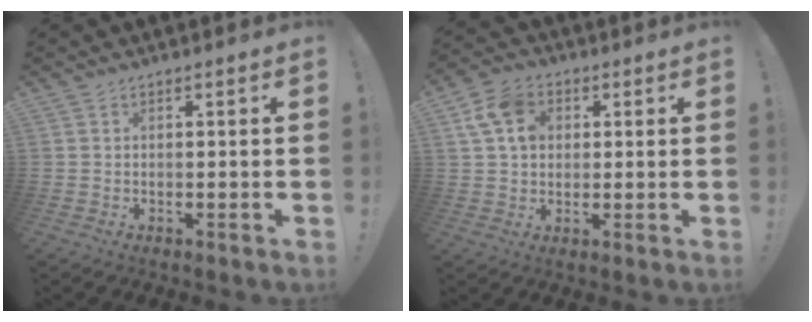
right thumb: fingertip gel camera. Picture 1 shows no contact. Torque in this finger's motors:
{"motor_torque": [0.15, 0.17, 0.80, 0.12, 0.04]}